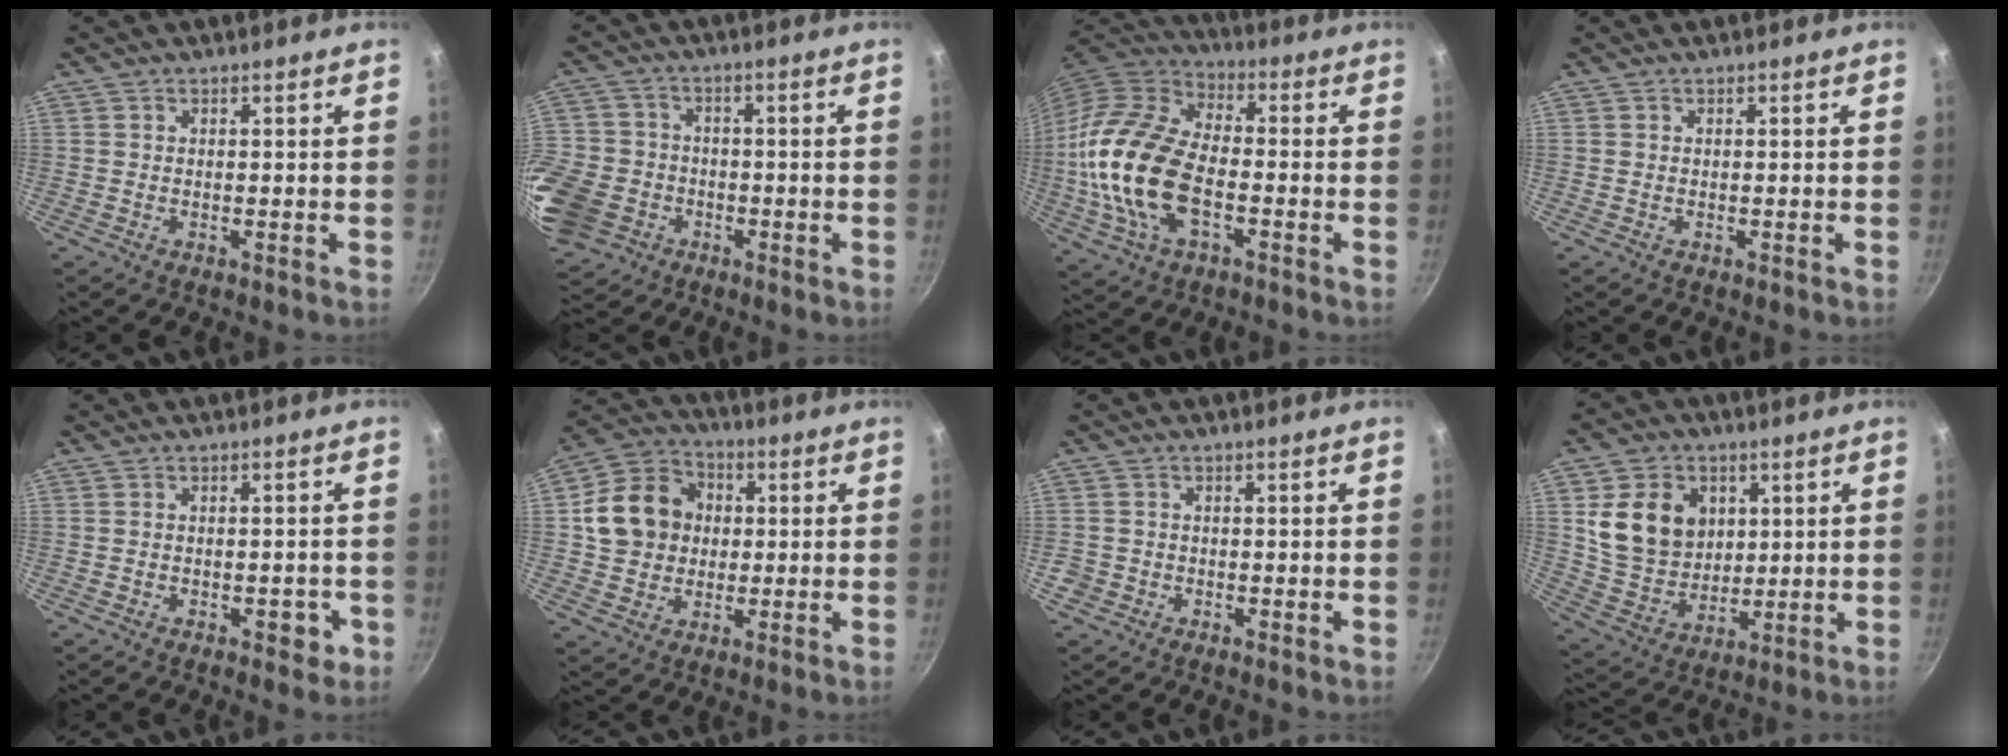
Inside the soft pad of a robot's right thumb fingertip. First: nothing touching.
{"total": 18.3, "force": [-6.1, 15.0, 8.4], "torque": [-0.207, 0.034, -0.117]}
{"total": 20.5, "force": [-3.5, 11.5, 16.6], "torque": [-0.325, 0.028, -0.076]}
{"total": 0.0}
{"total": 3.5, "force": [-1.4, 2.0, 2.4], "torque": [-0.011, 0.014, -0.011]}
{"total": 13.6, "force": [1.3, 11.6, 6.9], "torque": [-0.093, 0.021, 0.014]}
{"total": 1.8, "force": [-0.8, 1.6, 0.5], "torque": [-0.009, 0.002, -0.015]}
{"total": 14.6, "force": [3.6, 11.7, 8.0], "torque": [-0.118, -0.015, 0.075]}